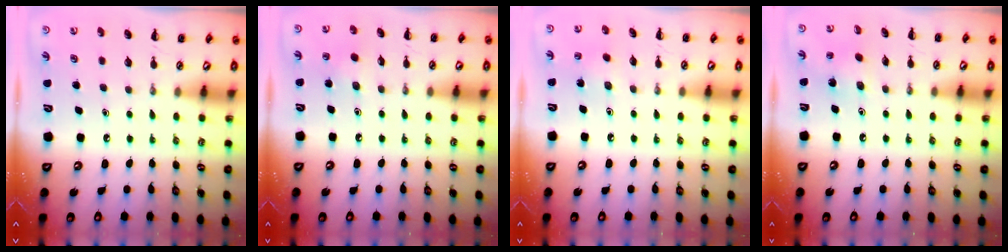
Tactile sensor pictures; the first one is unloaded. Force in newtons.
{"total": 3.7, "press": 3.5, "slide": 1.2}
{"total": 2.2, "press": 2.1, "slide": 0.7}
{"total": 2.2, "press": 2.1, "slide": 0.6}